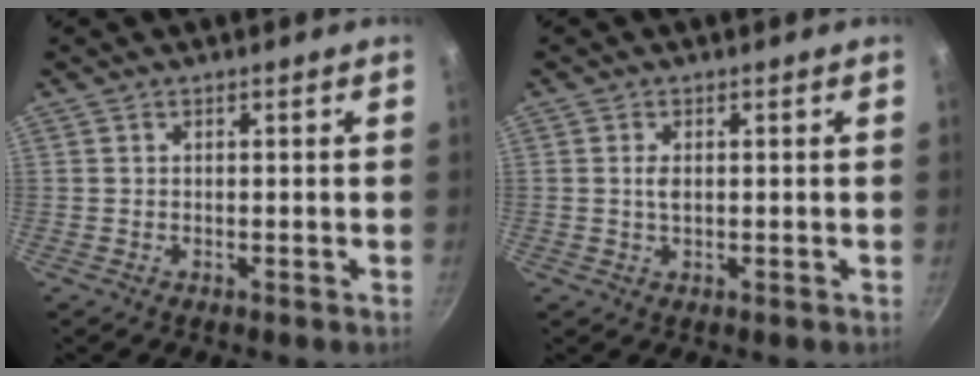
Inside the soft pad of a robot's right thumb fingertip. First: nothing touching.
{"total": 1.8, "force": [0.2, 1.0, 1.5], "torque": [-0.029, 0.001, 0.003]}